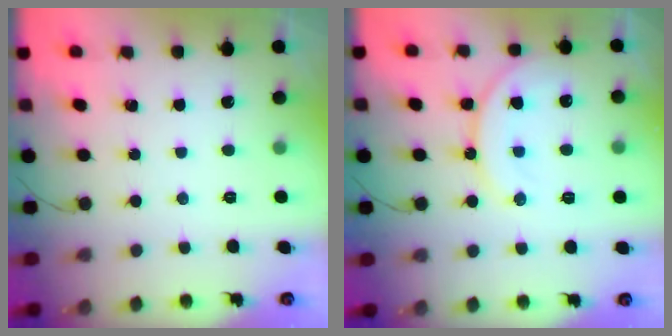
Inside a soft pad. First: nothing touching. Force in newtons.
{"total": 15.2, "press": 15.1, "slide": 1.8}